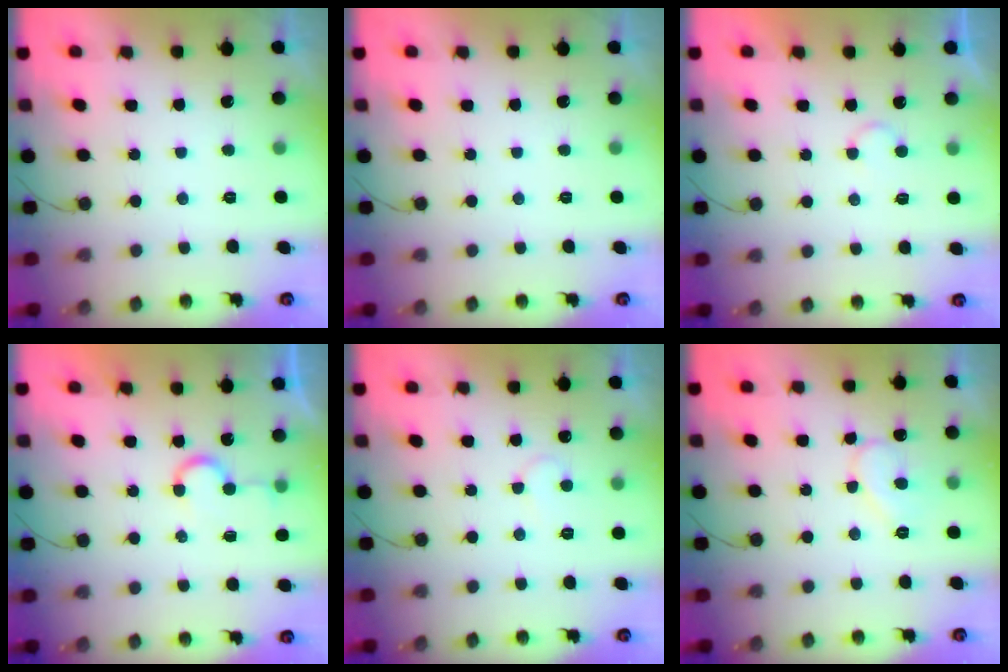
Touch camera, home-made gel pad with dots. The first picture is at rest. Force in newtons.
{"total": 0.0}
{"total": 3.9, "press": 3.9, "slide": 0.3}
{"total": 5.5, "press": 5.3, "slide": 1.5}
{"total": 4.4, "press": 4.4, "slide": 0.3}
{"total": 8.6, "press": 8.5, "slide": 0.7}